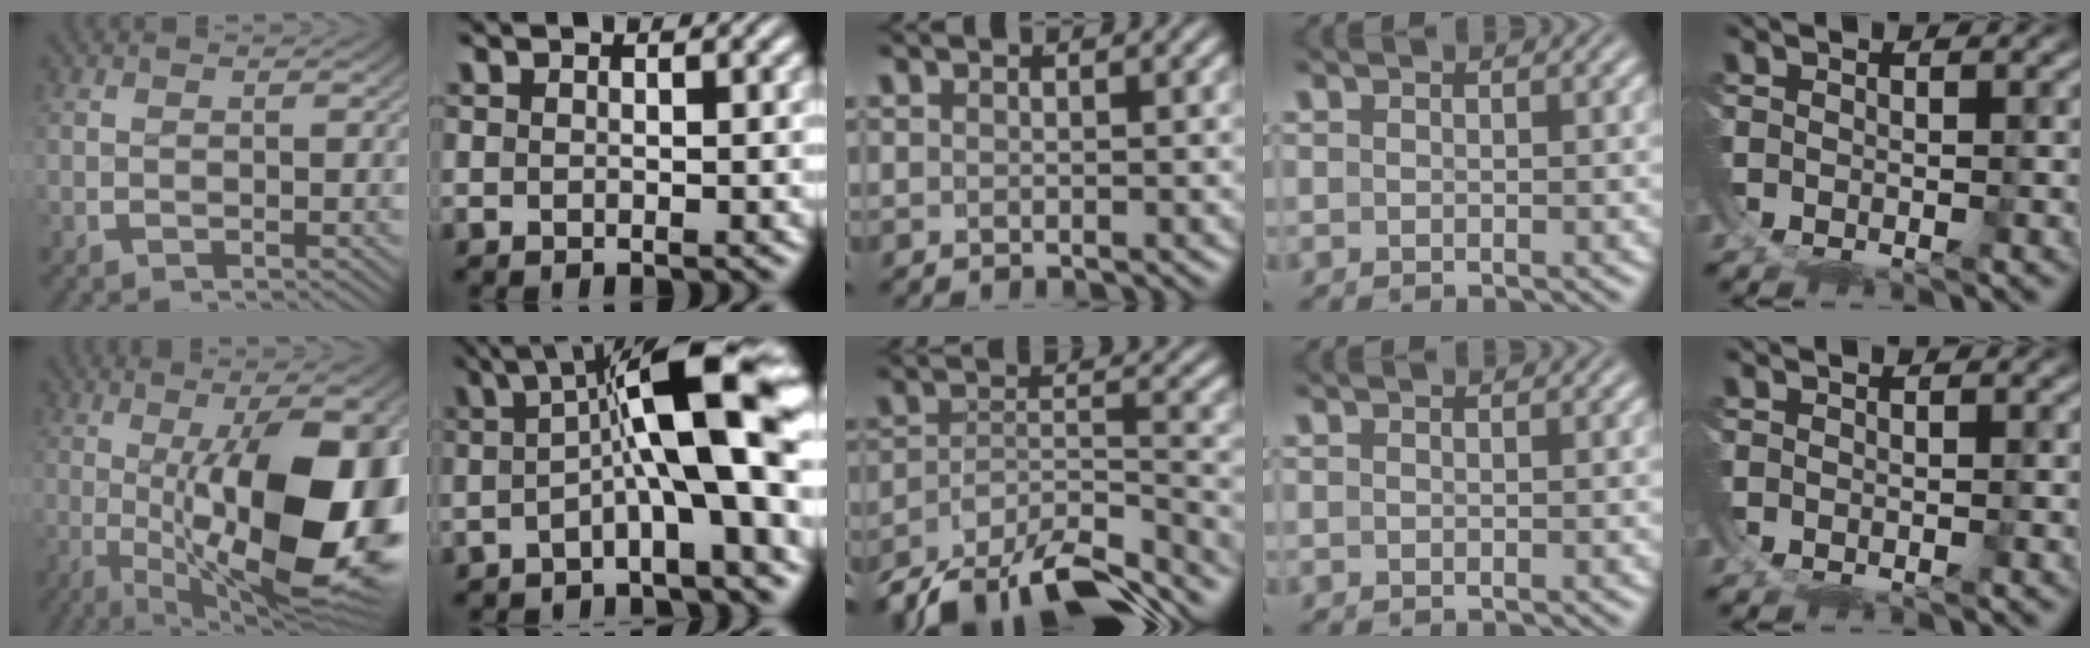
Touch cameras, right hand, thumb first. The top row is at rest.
{"thumb": {"total": 23.2, "force": [-2.9, 11.3, 20.1], "torque": [-0.302, -0.037, -0.017]}, "index": {"total": 9.8, "force": [1.6, 2.2, 9.5], "torque": [-0.129, 0.018, 0.023]}, "middle": {"total": 11.6, "force": [-8.8, 5.0, 5.6], "torque": [-0.075, -0.025, -0.133]}}